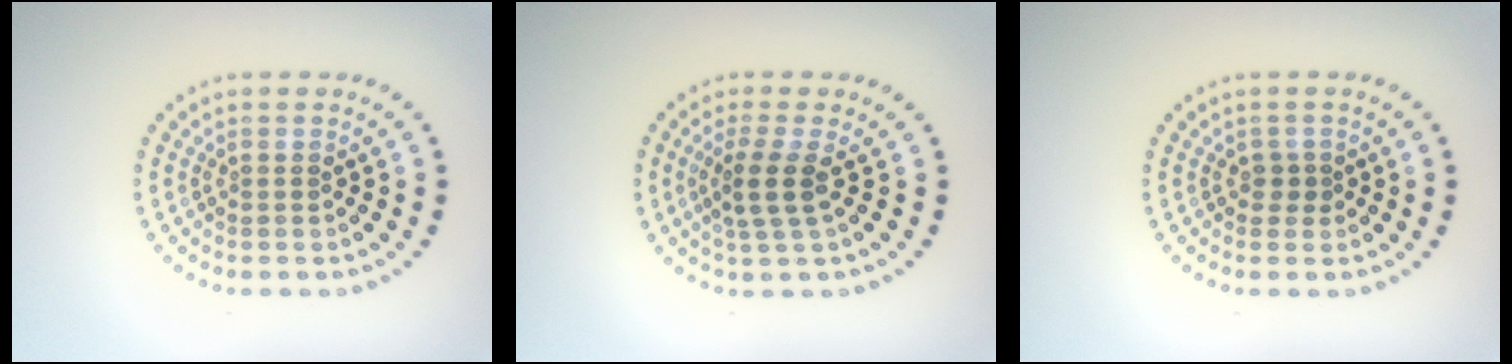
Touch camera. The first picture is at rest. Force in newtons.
{"total": 2.6, "press": 2.1, "slide": 1.6}
{"total": 1.2, "press": 0.9, "slide": 0.8}